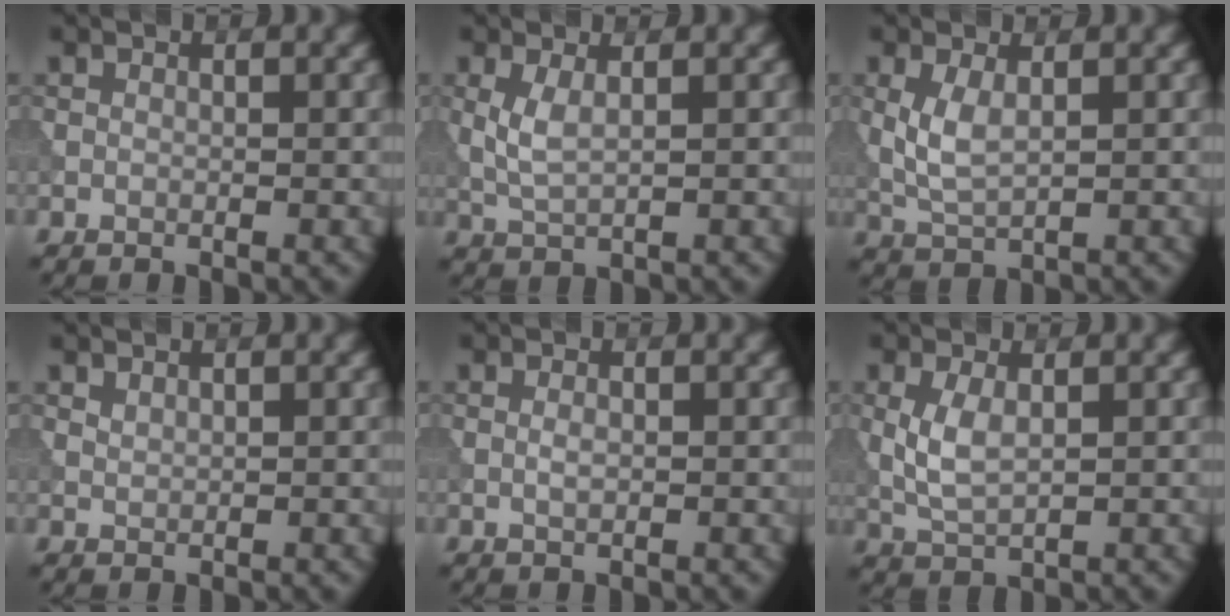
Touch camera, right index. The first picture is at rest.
{"total": 2.4, "force": [0.5, 0.8, 2.1], "torque": [-0.052, 0.002, 0.012]}
{"total": 3.1, "force": [0.5, 1.4, 2.7], "torque": [-0.063, 0.001, 0.014]}
{"total": 0.7, "force": [0.6, 0.3, 0.3], "torque": [-0.008, 0.001, 0.015]}
{"total": 0.9, "force": [0.0, 0.4, 0.8], "torque": [-0.019, -0.002, 0.000]}
{"total": 3.3, "force": [0.3, 1.6, 2.8], "torque": [-0.065, 0.001, 0.011]}